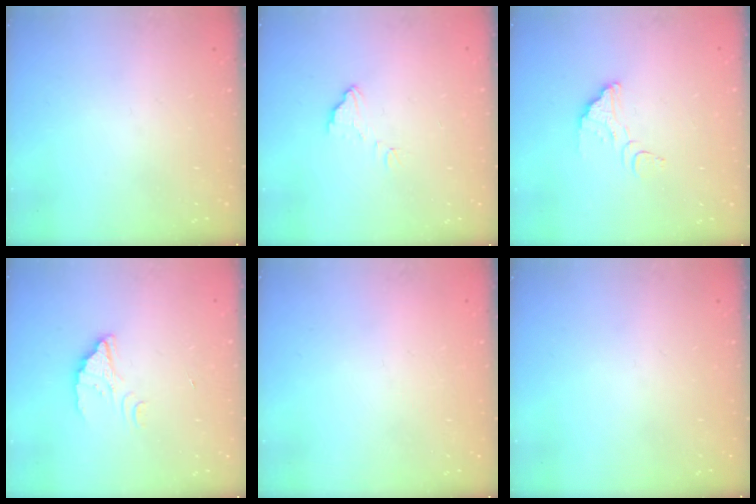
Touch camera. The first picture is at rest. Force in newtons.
{"total": 5.1, "press": 5.1, "slide": 0.4}
{"total": 4.3, "press": 4.2, "slide": 0.3}
{"total": 1.6, "press": 1.6, "slide": 0.0}
{"total": 2.3, "press": 2.3, "slide": 0.1}
{"total": 0.0}